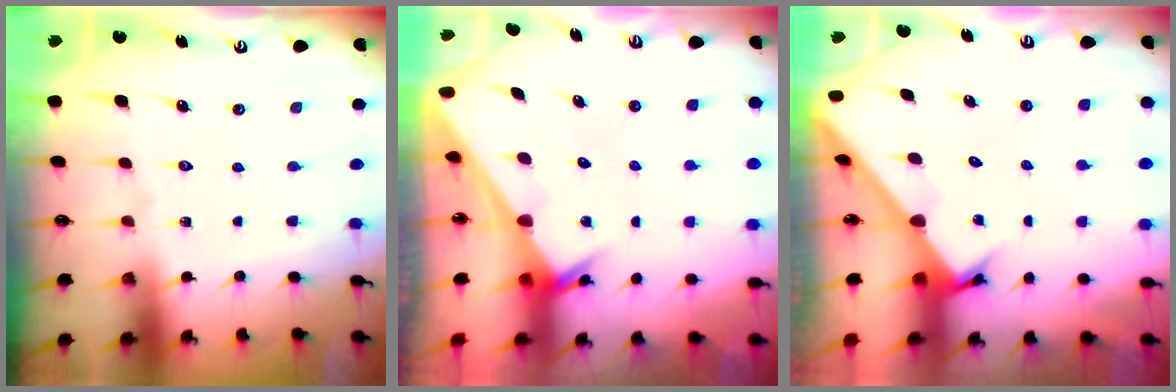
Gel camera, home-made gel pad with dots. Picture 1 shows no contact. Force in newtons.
{"total": 1.9, "press": 1.9, "slide": 0.2}
{"total": 2.6, "press": 2.6, "slide": 0.2}